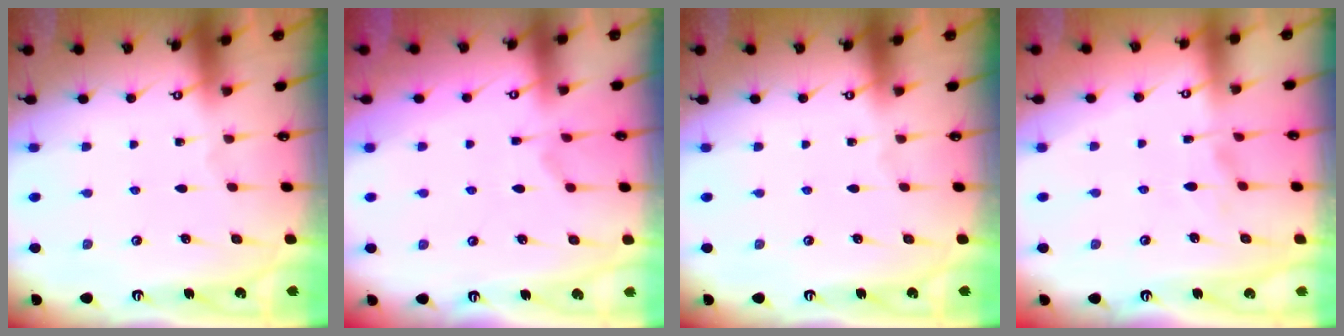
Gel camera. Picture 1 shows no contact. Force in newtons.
{"total": 1.1, "press": 0.1, "slide": 1.1}
{"total": 0.0}
{"total": 3.9, "press": 3.8, "slide": 0.7}